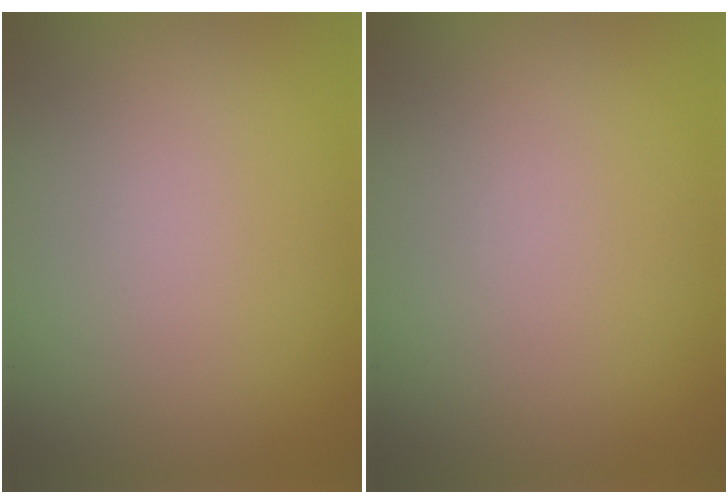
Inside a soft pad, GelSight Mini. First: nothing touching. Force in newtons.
{"total": 0.0}